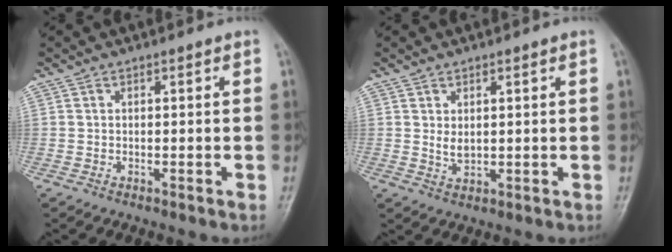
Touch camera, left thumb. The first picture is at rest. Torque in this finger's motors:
{"motor_torque": [0.07, 0.28, 0.53, -0.18, -0.02]}